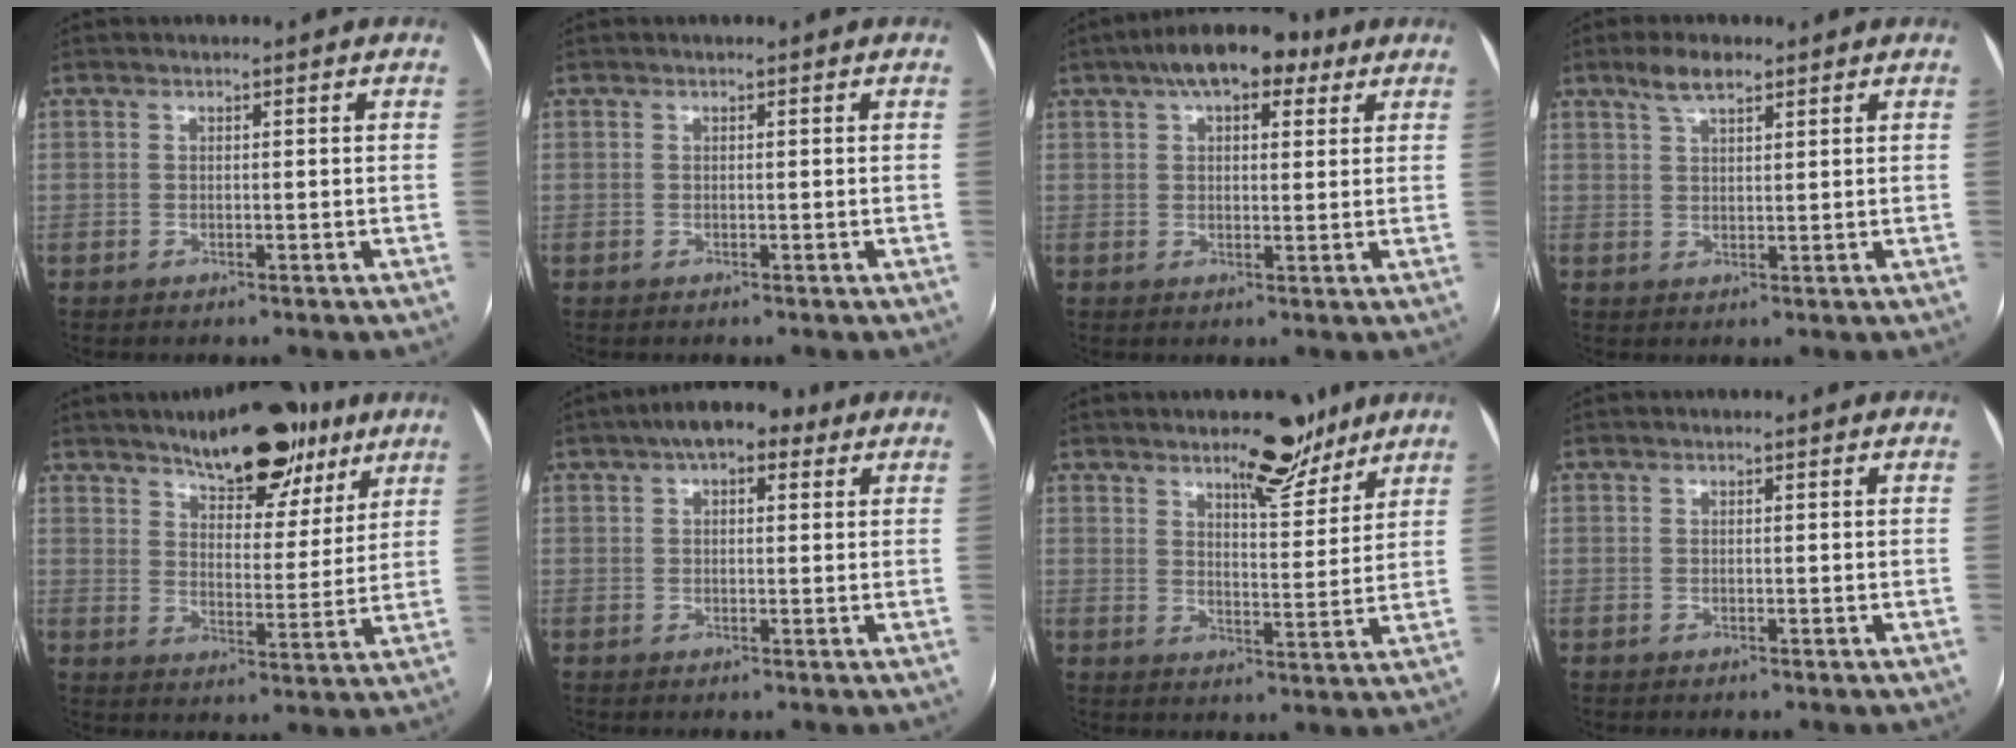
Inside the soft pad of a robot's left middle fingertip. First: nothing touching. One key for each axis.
{"total": 0.0}
{"total": 10.2, "fx": 6.0, "fy": 4.4, "fz": 6.9, "tx": -0.109, "ty": 0.034, "tz": 0.092}
{"total": 4.1, "fx": 3.0, "fy": 1.2, "fz": 2.6, "tx": -0.054, "ty": 0.010, "tz": 0.056}
{"total": 13.0, "fx": 9.3, "fy": 4.9, "fz": 7.7, "tx": -0.094, "ty": 0.004, "tz": 0.139}
{"total": 6.9, "fx": 3.8, "fy": 3.1, "fz": 4.9, "tx": -0.076, "ty": 0.030, "tz": 0.054}
{"total": 7.8, "fx": 6.1, "fy": 2.5, "fz": 4.2, "tx": -0.057, "ty": -0.006, "tz": 0.093}
{"total": 0.0}